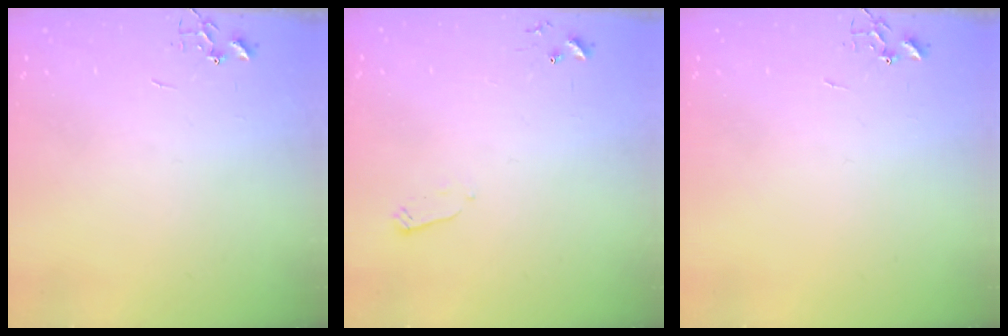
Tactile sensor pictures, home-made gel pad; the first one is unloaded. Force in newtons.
{"total": 2.4, "press": 2.4, "slide": 0.4}
{"total": 0.0}